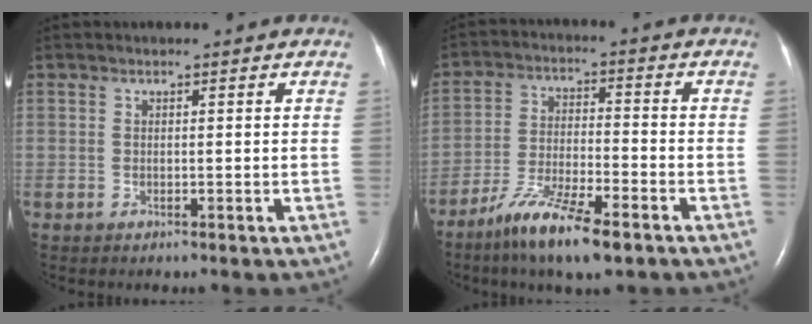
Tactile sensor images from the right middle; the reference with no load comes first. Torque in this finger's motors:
{"motor_torque": [1.09, -1.05, 0.18, 0.10]}